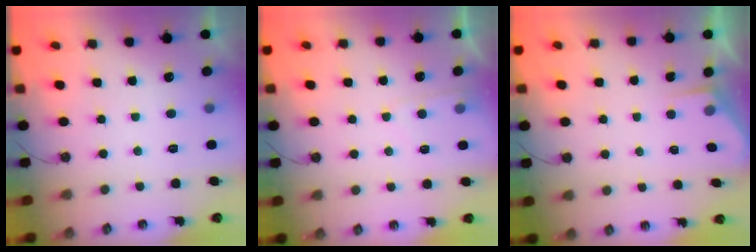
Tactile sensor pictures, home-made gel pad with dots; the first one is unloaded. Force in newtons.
{"total": 4.1, "press": 4.1, "slide": 0.5}
{"total": 2.2, "press": 2.2, "slide": 0.3}